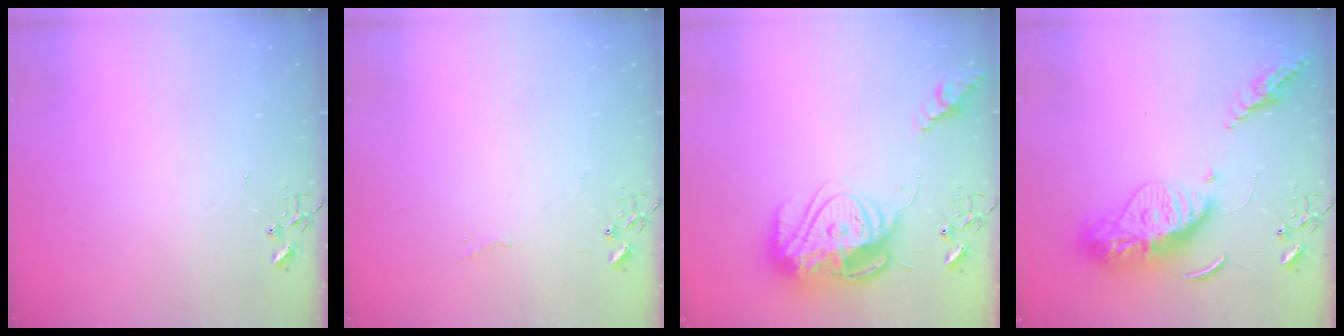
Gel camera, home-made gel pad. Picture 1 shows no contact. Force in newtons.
{"total": 4.2, "press": 4.2, "slide": 0.3}
{"total": 24.2, "press": 24.1, "slide": 2.0}
{"total": 18.2, "press": 18.1, "slide": 1.5}